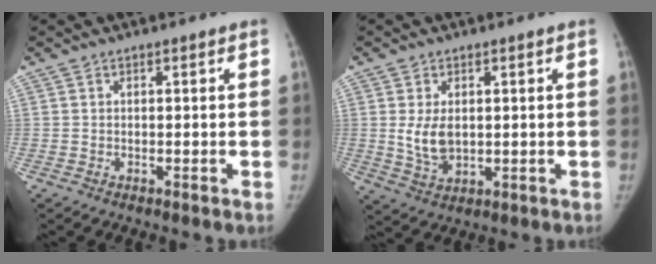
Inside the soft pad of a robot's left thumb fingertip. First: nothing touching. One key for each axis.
{"total": 5.9, "fx": 0.7, "fy": 3.7, "fz": 4.5, "tx": -0.078, "ty": -0.011, "tz": 0.022}